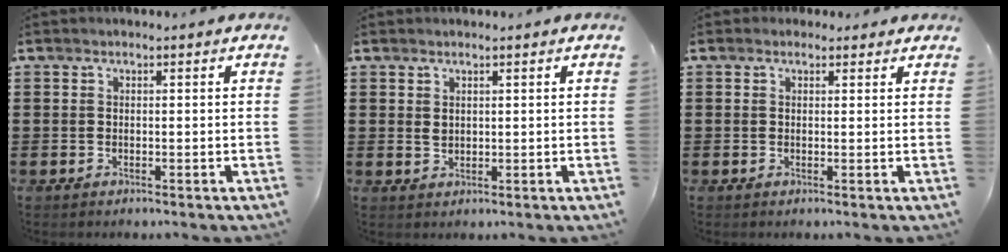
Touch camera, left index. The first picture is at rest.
{"total": 1.4, "force": [0.8, 0.9, 0.7], "torque": [-0.015, 0.005, 0.016]}
{"total": 1.1, "force": [0.9, 0.7, 0.2], "torque": [-0.007, 0.007, 0.017]}